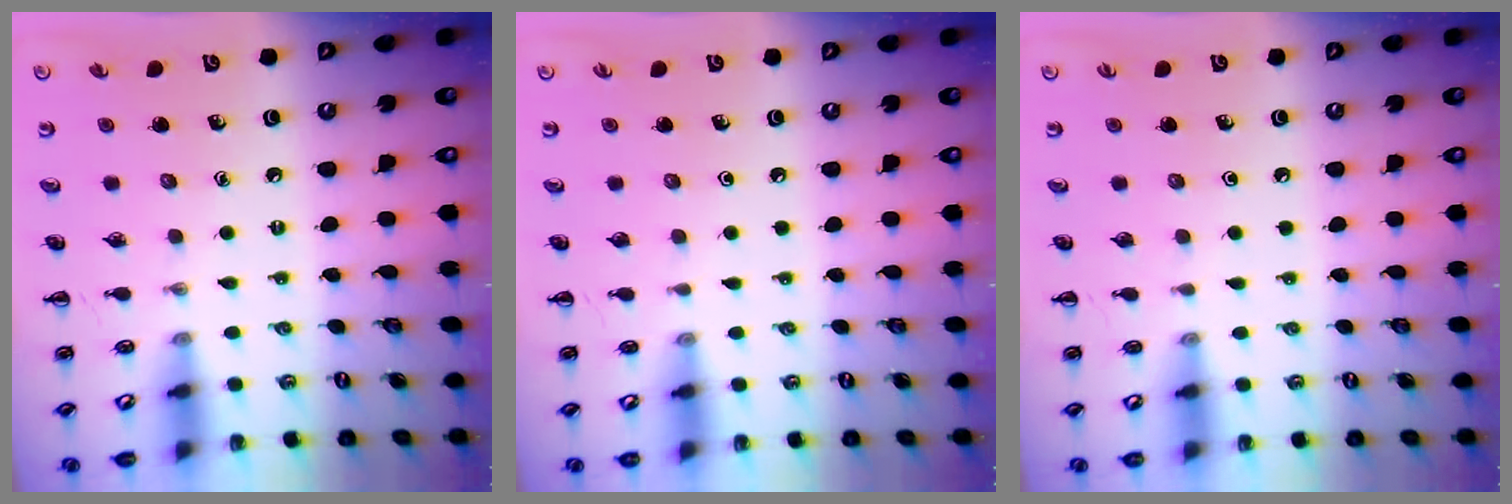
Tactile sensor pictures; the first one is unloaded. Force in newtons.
{"total": 0.0}
{"total": 0.0}